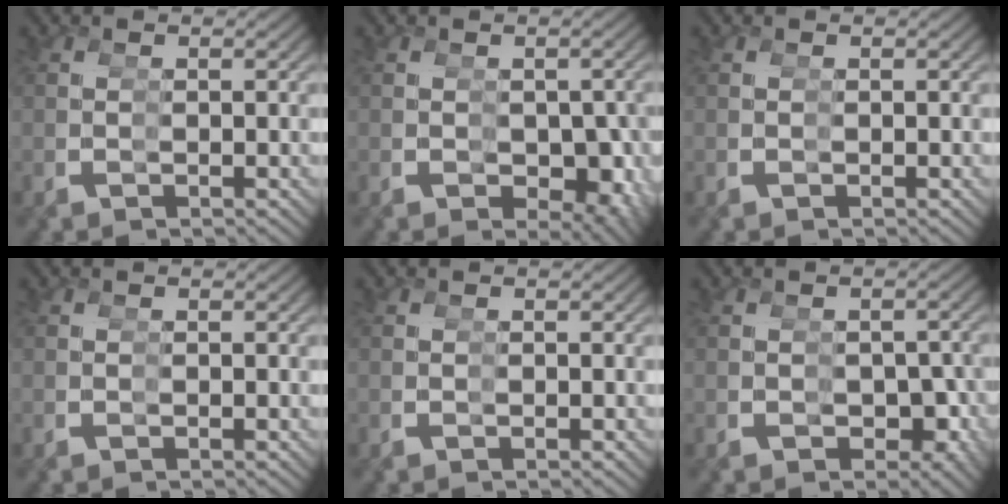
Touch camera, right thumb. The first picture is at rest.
{"total": 5.1, "force": [-0.9, 3.6, 3.6], "torque": [-0.046, -0.021, -0.001]}
{"total": 0.0}
{"total": 0.0}
{"total": 0.0}
{"total": 4.3, "force": [-0.9, 3.5, 2.3], "torque": [-0.027, -0.016, -0.003]}